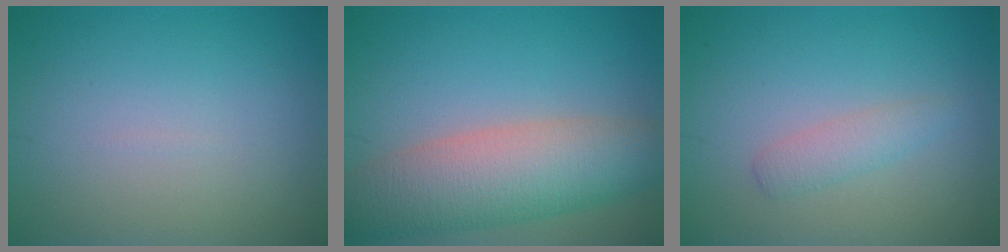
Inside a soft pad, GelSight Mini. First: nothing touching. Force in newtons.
{"total": 8.2, "press": 8.2, "slide": 0.3}
{"total": 1.7, "press": 1.7, "slide": 0.1}